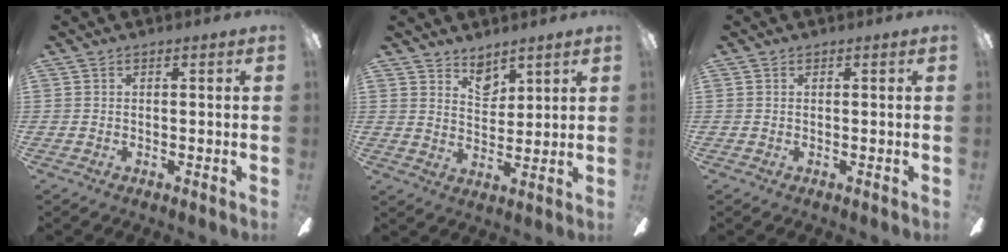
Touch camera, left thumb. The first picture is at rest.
{"total": 5.7, "force": [4.8, 2.8, 1.4], "torque": [-0.018, -0.026, 0.086]}
{"total": 0.0}